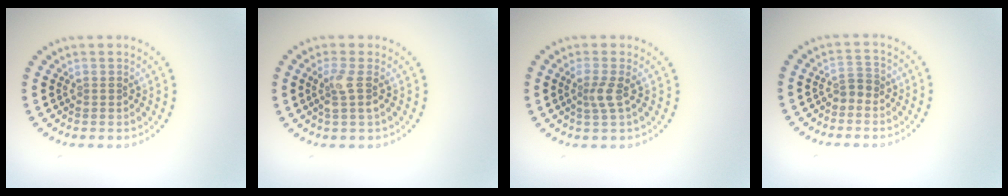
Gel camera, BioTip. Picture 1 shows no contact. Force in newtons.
{"total": 2.0, "press": 1.6, "slide": 1.2}
{"total": 1.9, "press": 1.4, "slide": 1.3}
{"total": 1.2, "press": 1.1, "slide": 0.6}